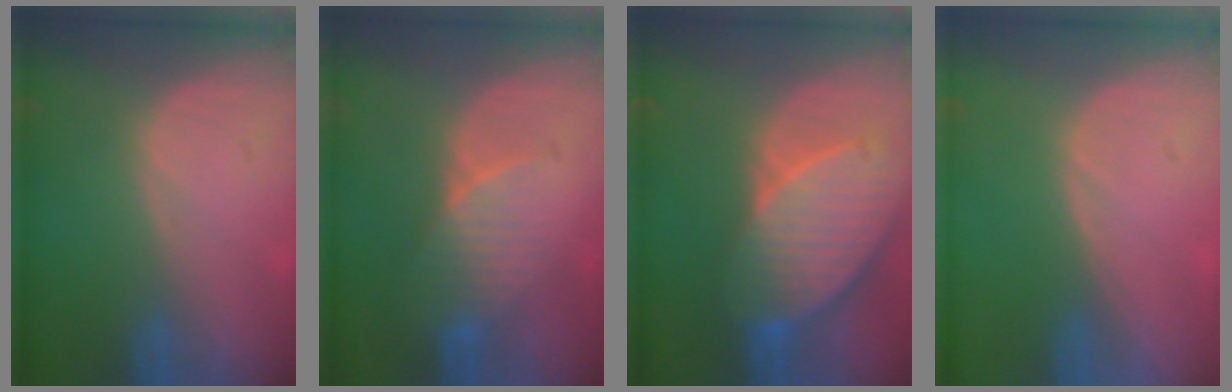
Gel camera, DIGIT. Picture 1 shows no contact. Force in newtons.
{"total": 4.9, "press": 4.7, "slide": 1.3}
{"total": 10.7, "press": 9.4, "slide": 5.0}
{"total": 0.0}